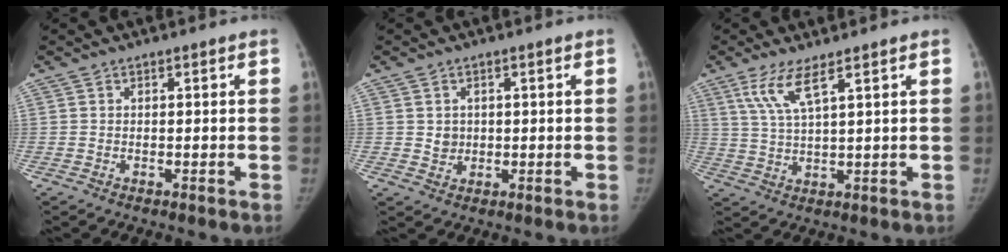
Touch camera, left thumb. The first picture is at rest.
{"total": 2.4, "force": [0.3, 2.2, 0.8], "torque": [0.001, -0.004, 0.009]}
{"total": 6.3, "force": [3.7, 0.9, 5.0], "torque": [-0.114, -0.017, 0.084]}